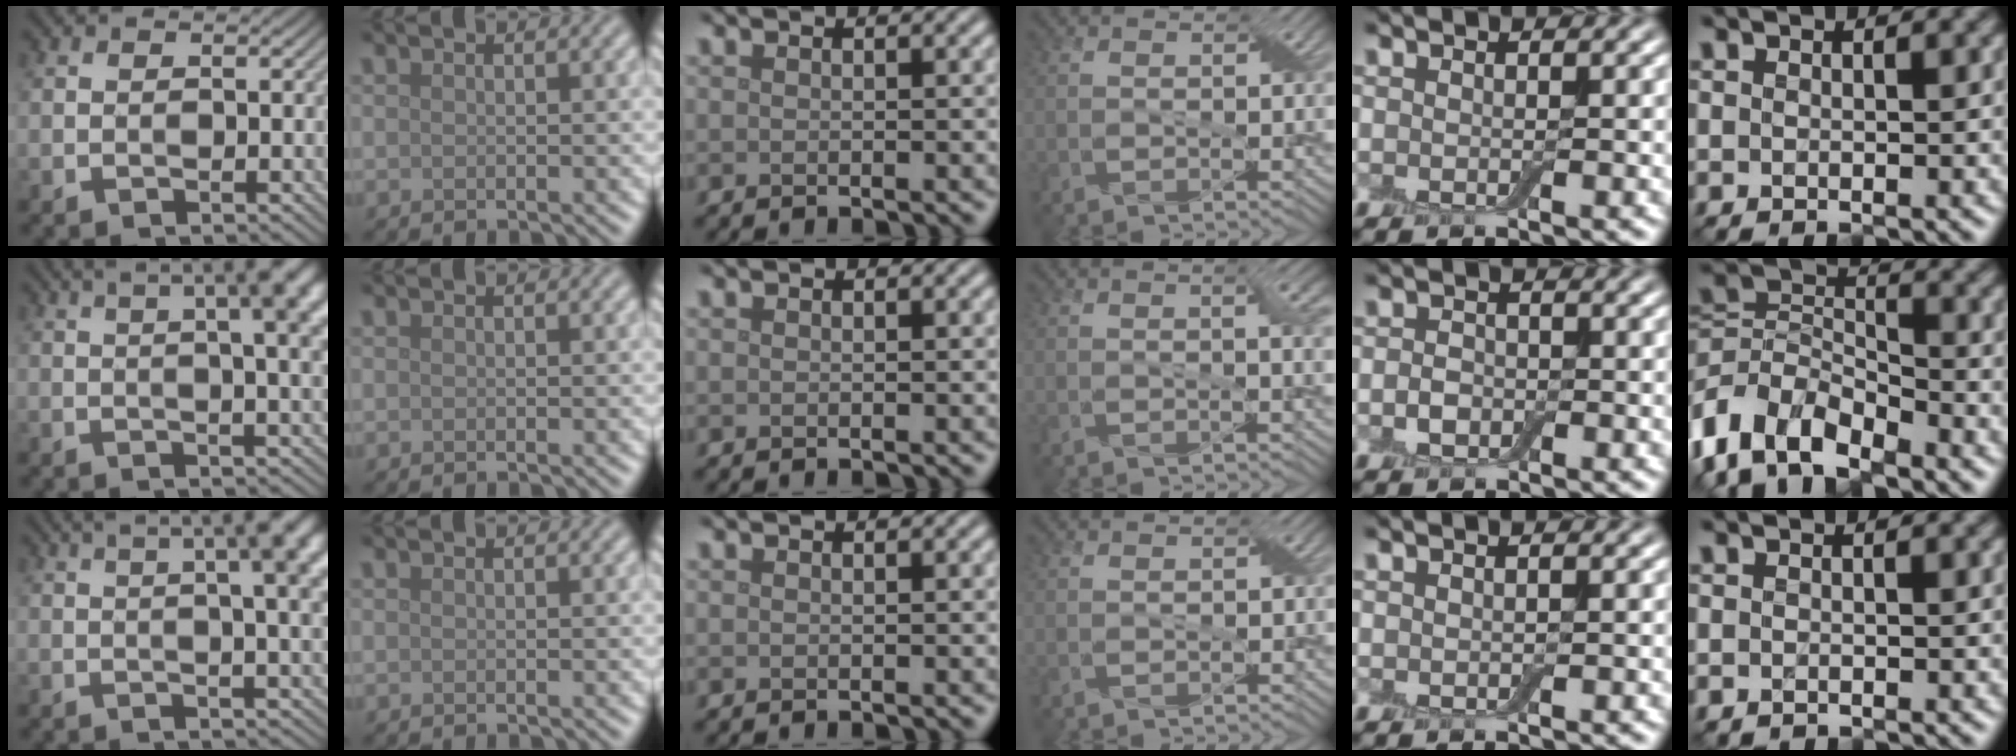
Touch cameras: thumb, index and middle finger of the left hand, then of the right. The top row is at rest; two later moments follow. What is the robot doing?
{"motion": "wrap", "object": "cling film"}